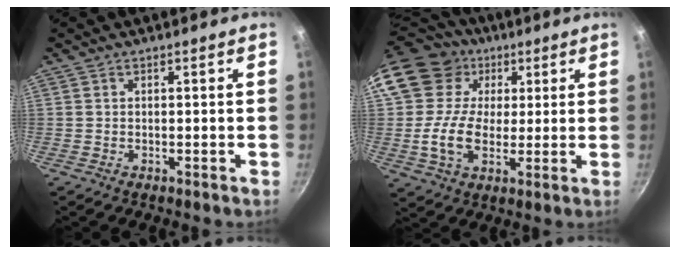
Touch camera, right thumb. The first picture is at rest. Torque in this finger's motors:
{"motor_torque": [0.05, 2.48, 1.62, -0.11, 0.15]}